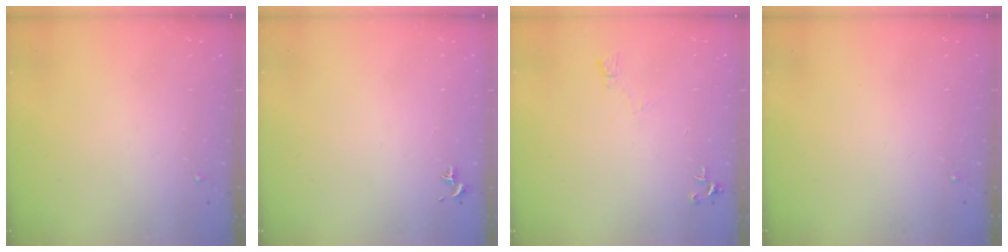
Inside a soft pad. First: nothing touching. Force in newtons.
{"total": 0.8, "press": 0.7, "slide": 0.3}
{"total": 5.9, "press": 5.8, "slide": 1.0}
{"total": 0.0}